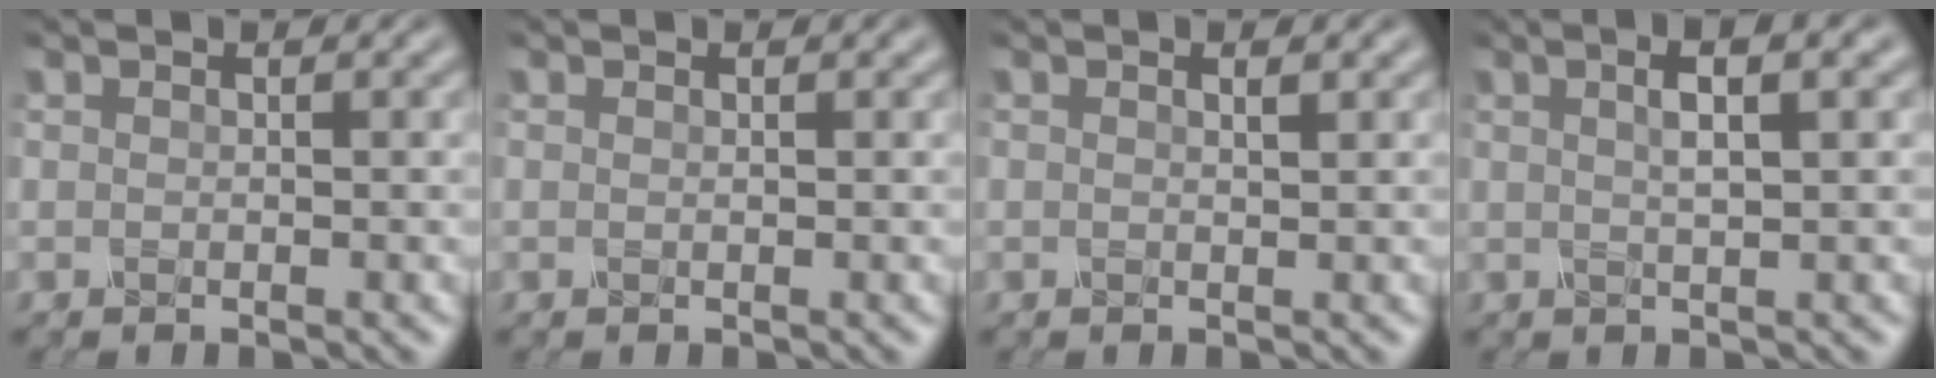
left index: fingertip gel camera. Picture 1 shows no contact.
{"total": 0.9, "force": [0.5, 0.4, 0.7], "torque": [-0.003, 0.004, -0.001]}
{"total": 1.5, "force": [0.7, 0.6, 1.2], "torque": [-0.002, 0.003, -0.006]}
{"total": 3.2, "force": [1.0, 0.6, 3.0], "torque": [-0.048, 0.009, 0.021]}